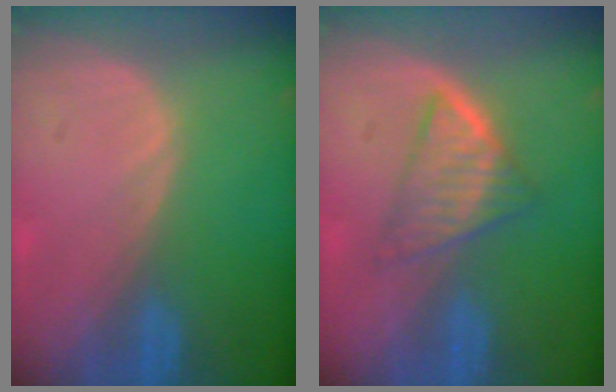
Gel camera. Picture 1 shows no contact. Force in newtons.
{"total": 5.4, "press": 5.1, "slide": 1.5}